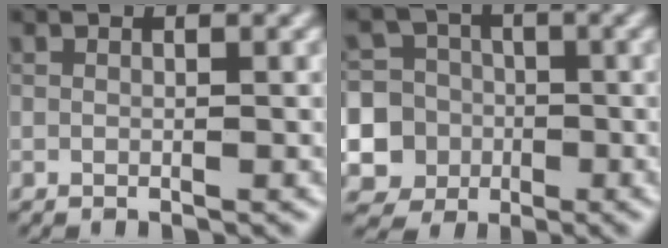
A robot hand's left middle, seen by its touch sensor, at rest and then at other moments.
{"total": 10.2, "force": [-2.3, 9.7, 1.8], "torque": [-0.065, 0.001, -0.060]}